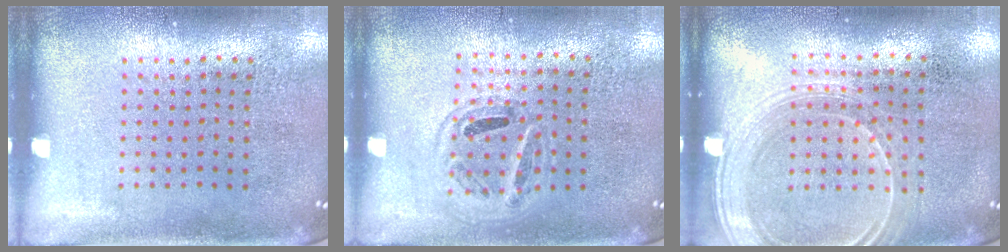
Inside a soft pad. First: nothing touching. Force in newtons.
{"total": 0.9, "press": 0.9, "slide": 0.1}
{"total": 1.8, "press": 1.6, "slide": 0.7}